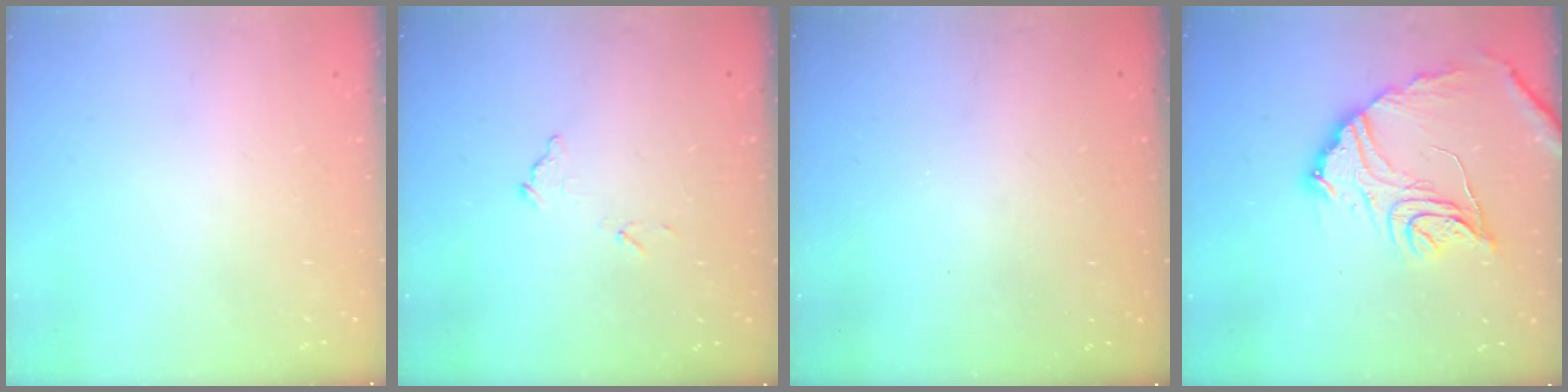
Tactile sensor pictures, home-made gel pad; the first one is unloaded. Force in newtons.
{"total": 6.5, "press": 6.5, "slide": 0.4}
{"total": 3.3, "press": 3.3, "slide": 0.1}
{"total": 16.0, "press": 16.0, "slide": 1.5}